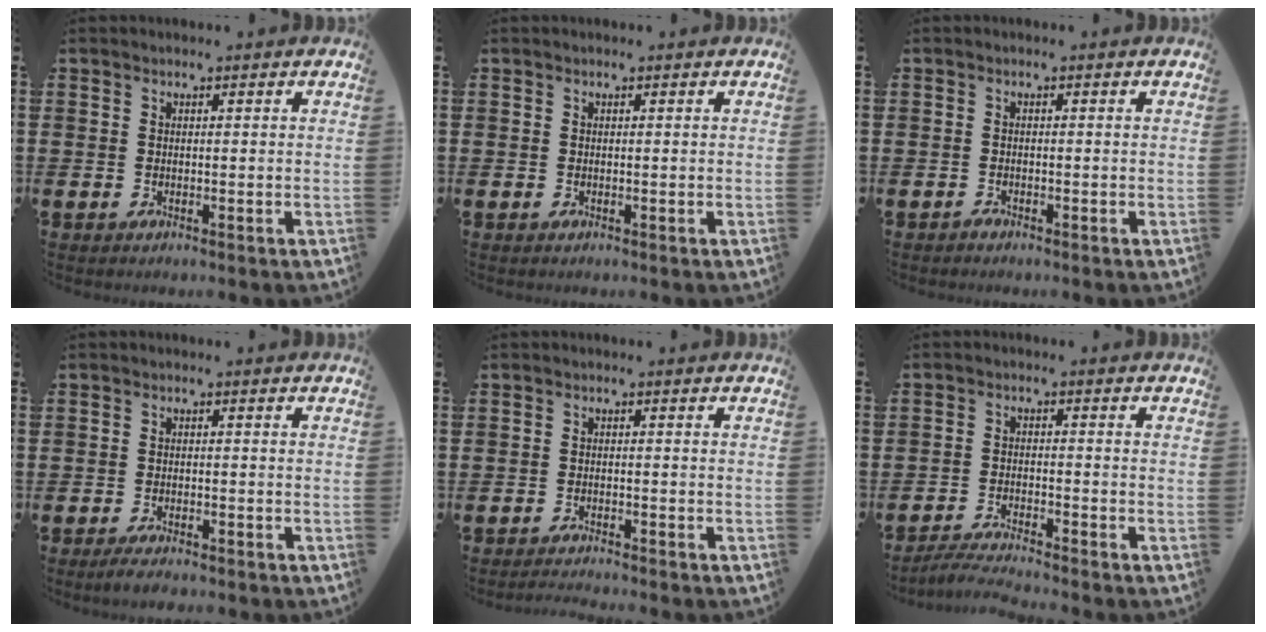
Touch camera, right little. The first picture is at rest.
{"total": 0.0}
{"total": 0.6, "force": [-0.6, 0.1, 0.0], "torque": [-0.001, -0.002, -0.012]}
{"total": 1.5, "force": [-1.2, 0.2, 0.8], "torque": [-0.016, 0.003, -0.024]}
{"total": 1.3, "force": [-1.3, -0.2, 0.1], "torque": [-0.003, 0.002, -0.026]}
{"total": 3.0, "force": [-2.9, -0.3, 0.7], "torque": [-0.010, 0.001, -0.057]}